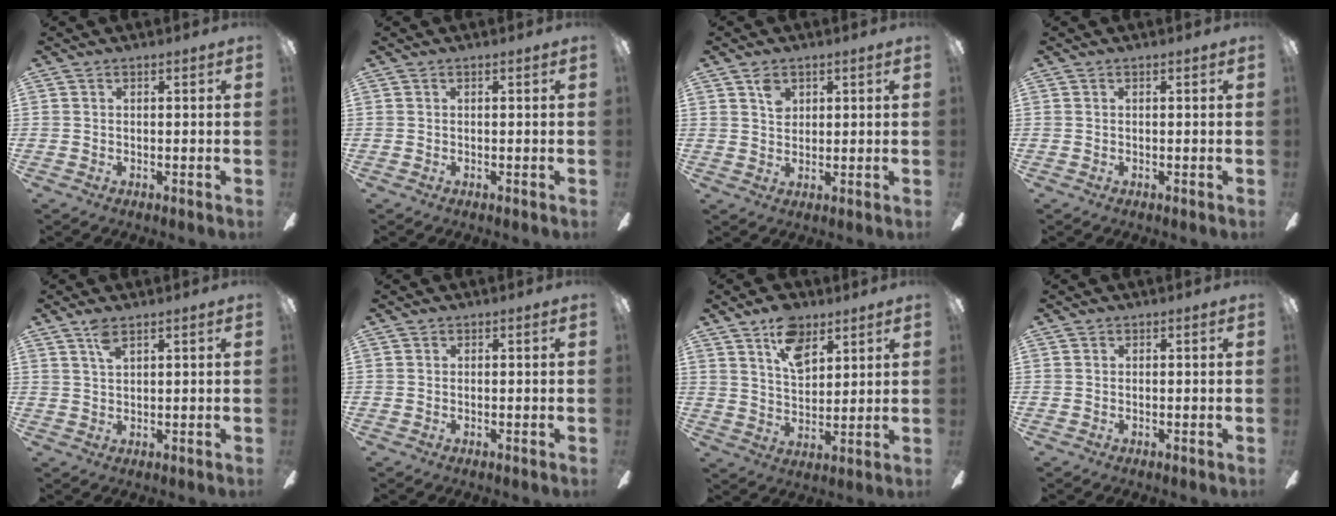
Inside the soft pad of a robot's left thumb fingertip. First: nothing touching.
{"total": 0.0}
{"total": 3.5, "force": [1.9, 2.4, 1.7], "torque": [-0.023, -0.003, 0.033]}
{"total": 0.0}
{"total": 3.2, "force": [2.1, 0.9, 2.2], "torque": [-0.051, 0.003, 0.038]}
{"total": 0.0}
{"total": 10.7, "force": [6.9, 5.9, 5.6], "torque": [-0.087, -0.023, 0.125]}
{"total": 0.0}